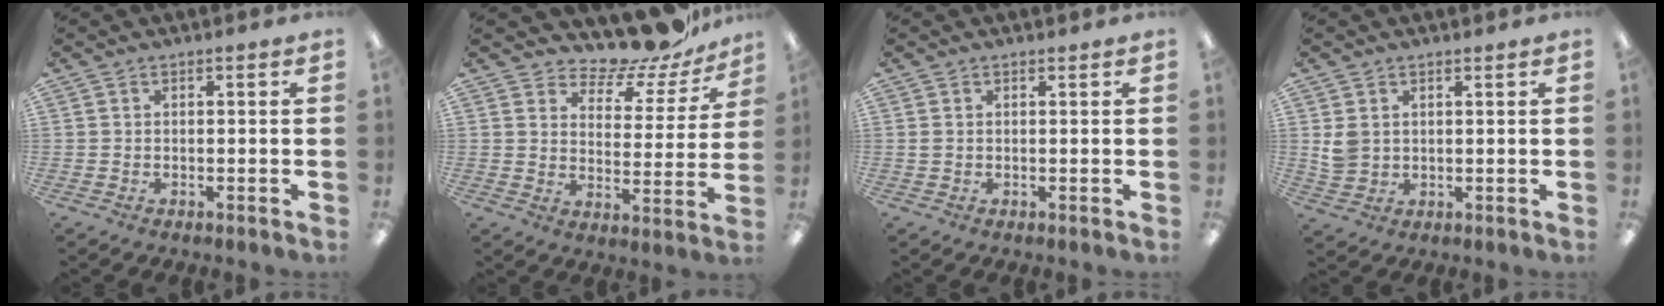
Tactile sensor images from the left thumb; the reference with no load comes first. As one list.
[{"total": 12.3, "force": [11.3, 3.7, 3.4], "torque": [-0.044, -0.103, 0.195]}, {"total": 0.7, "force": [0.4, 0.5, 0.3], "torque": [-0.008, 0.003, 0.007]}, {"total": 4.2, "force": [1.6, 3.5, 1.8], "torque": [-0.032, 0.003, 0.032]}]